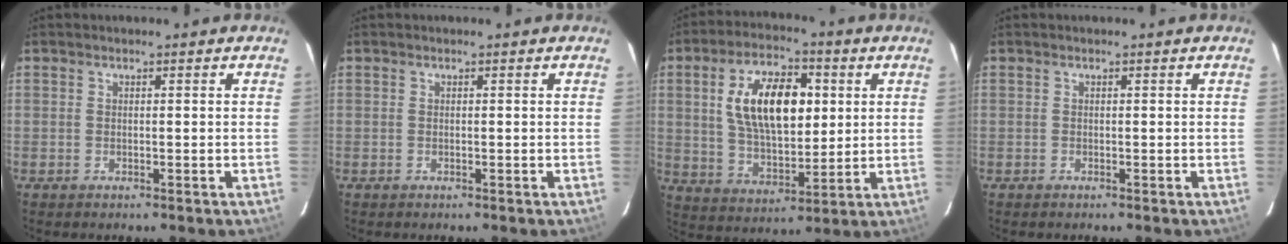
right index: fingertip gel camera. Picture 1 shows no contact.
{"total": 0.0}
{"total": 15.6, "force": [3.6, 8.0, 12.9], "torque": [-0.228, 0.017, 0.070]}
{"total": 0.0}